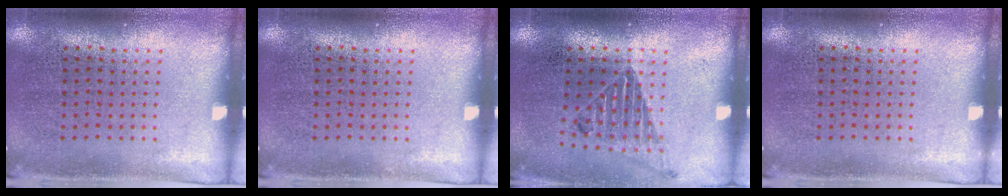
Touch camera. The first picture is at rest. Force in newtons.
{"total": 0.0}
{"total": 1.0, "press": 1.0, "slide": 0.2}
{"total": 0.0}